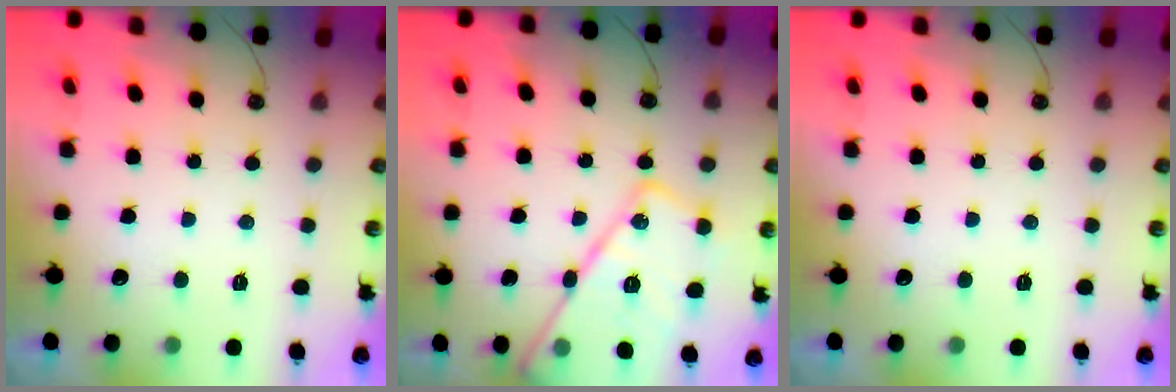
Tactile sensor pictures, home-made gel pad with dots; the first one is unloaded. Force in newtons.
{"total": 21.5, "press": 21.4, "slide": 2.0}
{"total": 0.0}